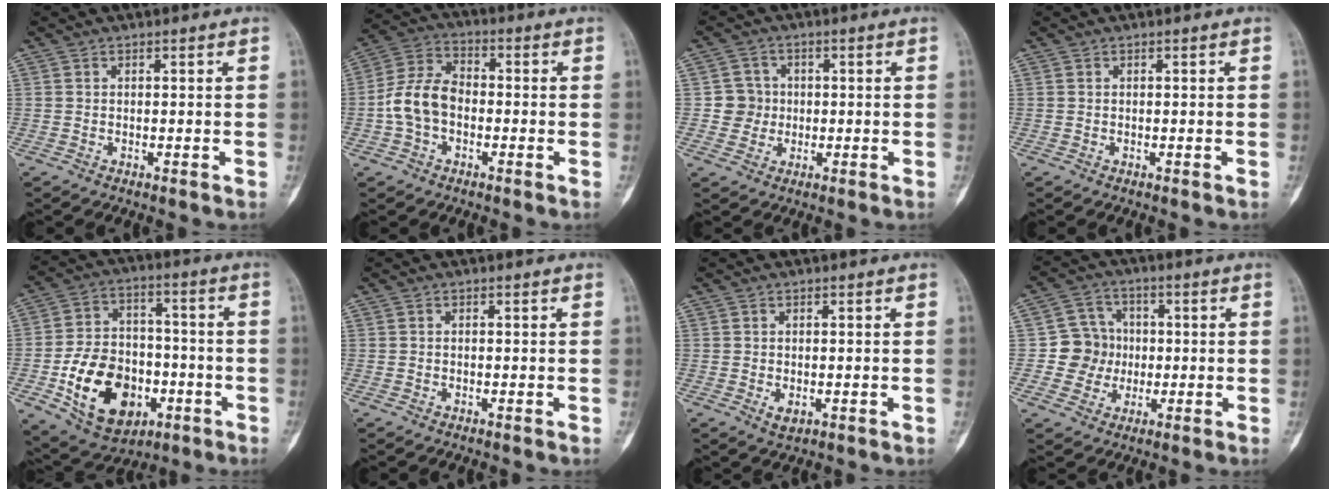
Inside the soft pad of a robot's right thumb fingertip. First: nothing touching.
{"total": 9.4, "force": [-1.8, 6.4, 6.6], "torque": [-0.124, 0.033, -0.045]}
{"total": 4.4, "force": [-0.1, 4.4, 0.5], "torque": [0.023, 0.010, -0.007]}
{"total": 0.0}
{"total": 18.9, "force": [-5.9, 13.3, 12.1], "torque": [-0.165, 0.033, -0.083]}
{"total": 0.0}
{"total": 2.3, "force": [-0.5, 1.3, 1.8], "torque": [-0.023, 0.000, -0.001]}
{"total": 7.8, "force": [-0.6, 7.6, 1.9], "torque": [0.010, 0.016, -0.015]}